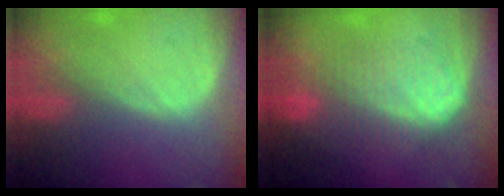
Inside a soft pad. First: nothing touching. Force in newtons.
{"total": 7.8, "press": 7.8, "slide": 0.1}